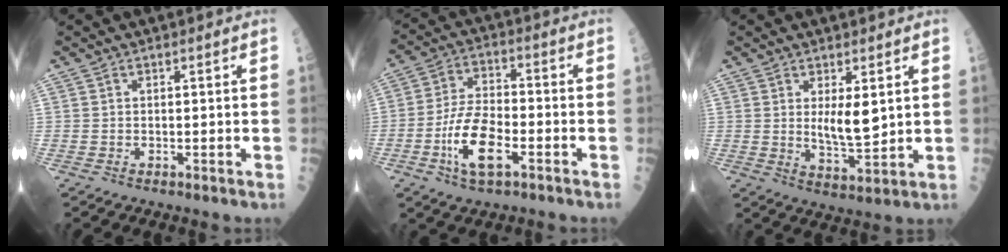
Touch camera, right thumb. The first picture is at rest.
{"total": 11.2, "force": [-4.1, 4.7, 9.3], "torque": [-0.181, 0.023, -0.076]}
{"total": 6.6, "force": [1.6, 2.3, 5.9], "torque": [-0.092, -0.024, 0.037]}